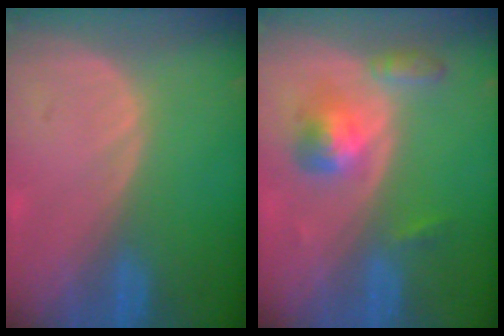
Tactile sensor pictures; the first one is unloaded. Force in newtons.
{"total": 5.2, "press": 4.9, "slide": 1.7}